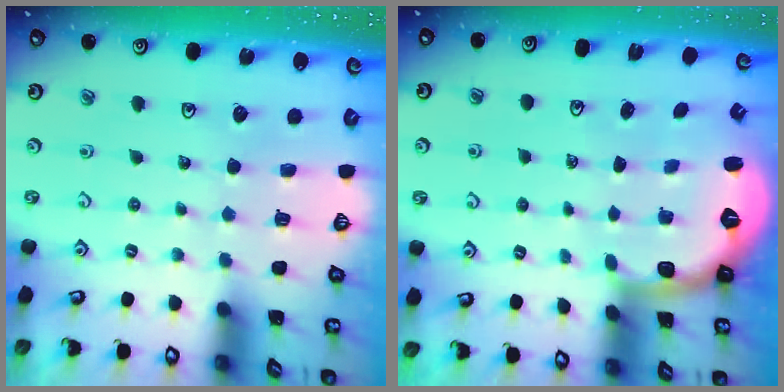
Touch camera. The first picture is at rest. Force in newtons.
{"total": 2.6, "press": 1.5, "slide": 2.2}